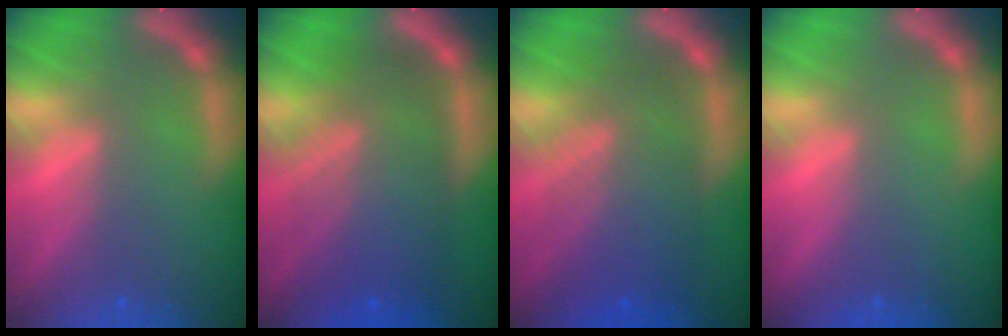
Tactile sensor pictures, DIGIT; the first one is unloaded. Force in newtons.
{"total": 10.0}
{"total": 8.6}
{"total": 0.0}